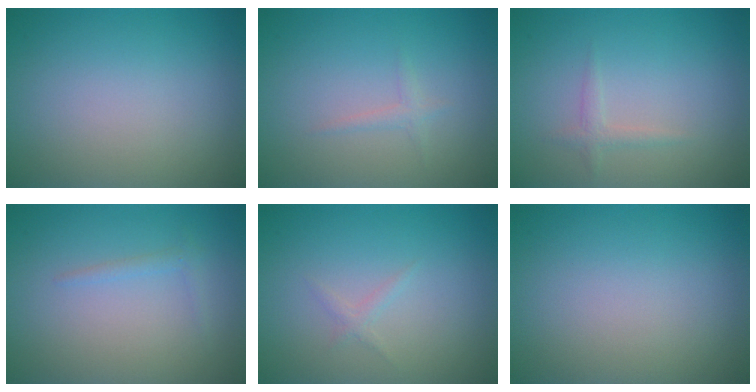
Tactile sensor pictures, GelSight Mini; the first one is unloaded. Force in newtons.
{"total": 0.8, "press": 0.8, "slide": 0.1}
{"total": 1.1, "press": 1.1, "slide": 0.0}
{"total": 0.9, "press": 0.9, "slide": 0.0}
{"total": 0.8, "press": 0.8, "slide": 0.1}
{"total": 0.0}